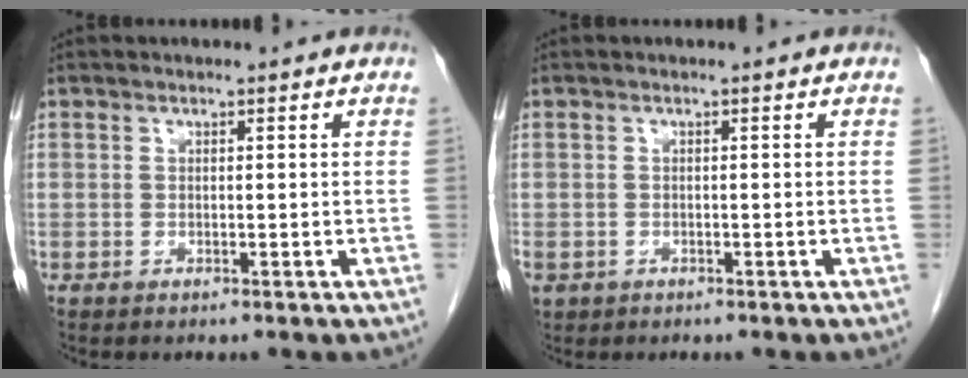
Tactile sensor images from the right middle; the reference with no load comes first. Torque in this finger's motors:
{"motor_torque": [1.16, -0.98, 0.78, 0.17]}